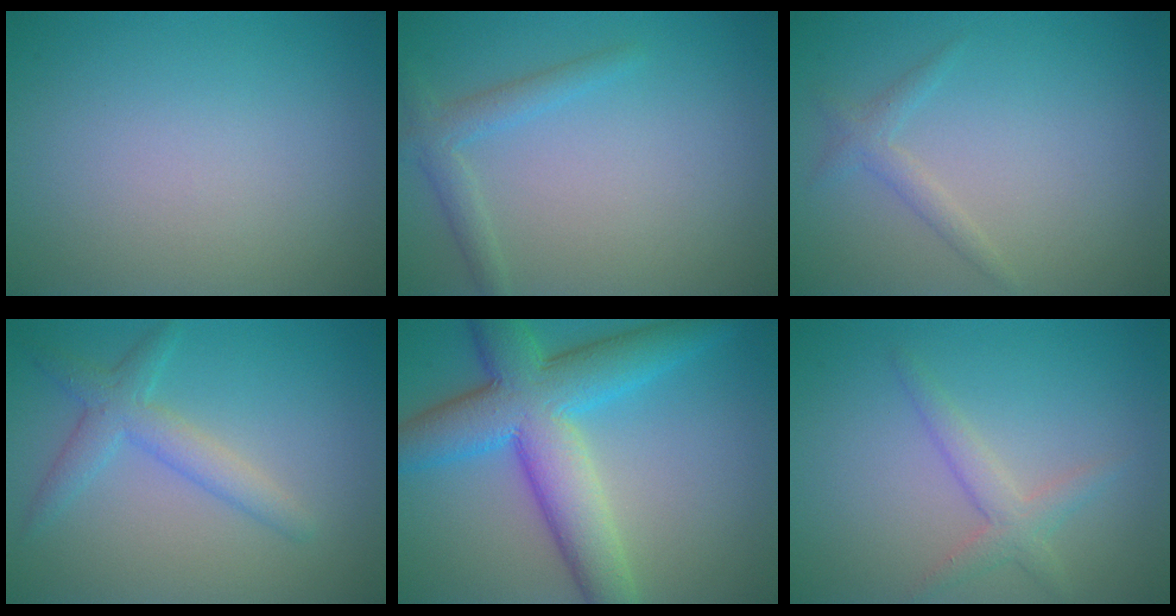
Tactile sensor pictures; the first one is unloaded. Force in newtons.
{"total": 2.1, "press": 2.1, "slide": 0.1}
{"total": 1.4, "press": 1.4, "slide": 0.1}
{"total": 2.9, "press": 2.9, "slide": 0.1}
{"total": 9.5, "press": 9.5, "slide": 0.2}
{"total": 2.3, "press": 2.3, "slide": 0.1}